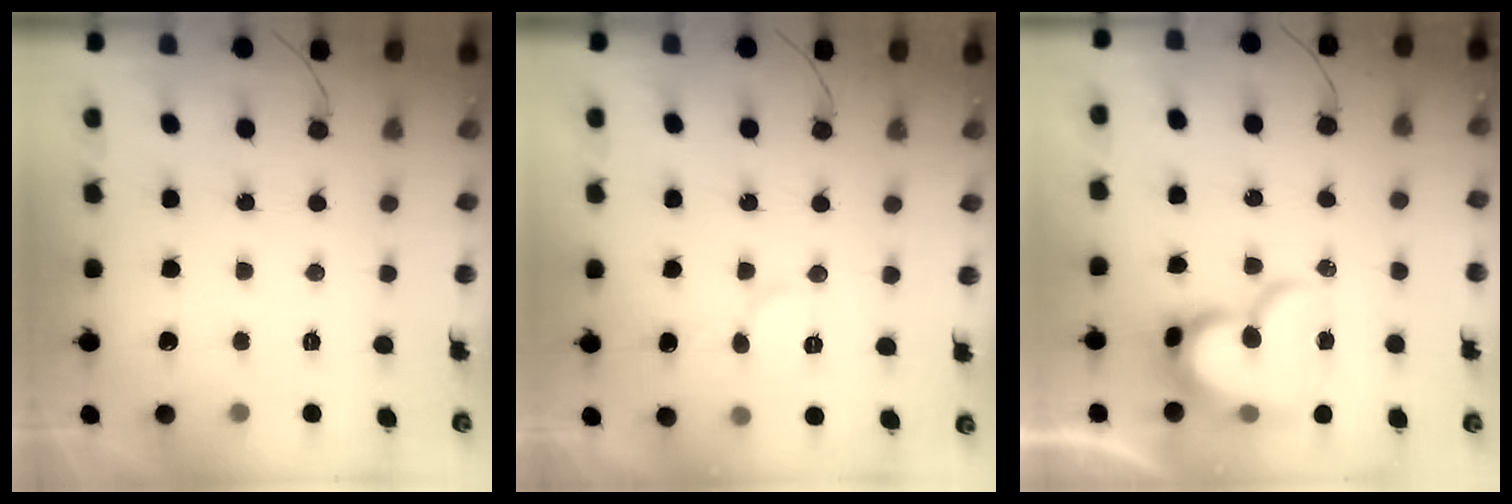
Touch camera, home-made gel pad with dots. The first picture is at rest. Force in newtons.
{"total": 5.8, "press": 5.8, "slide": 0.4}
{"total": 16.3, "press": 16.2, "slide": 1.2}